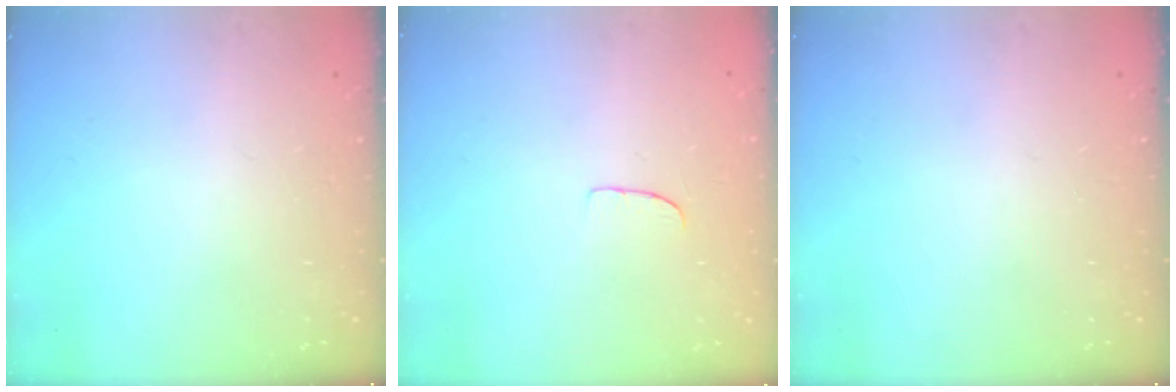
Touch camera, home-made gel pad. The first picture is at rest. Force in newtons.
{"total": 5.4, "press": 5.4, "slide": 0.4}
{"total": 0.0}